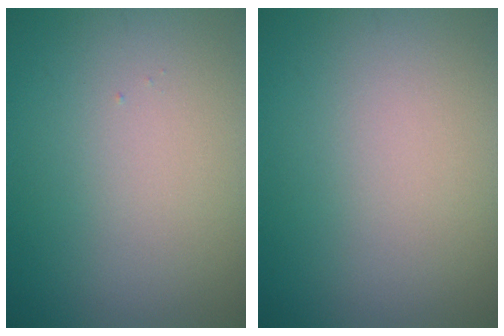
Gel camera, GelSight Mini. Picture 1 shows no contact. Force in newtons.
{"total": 0.0}